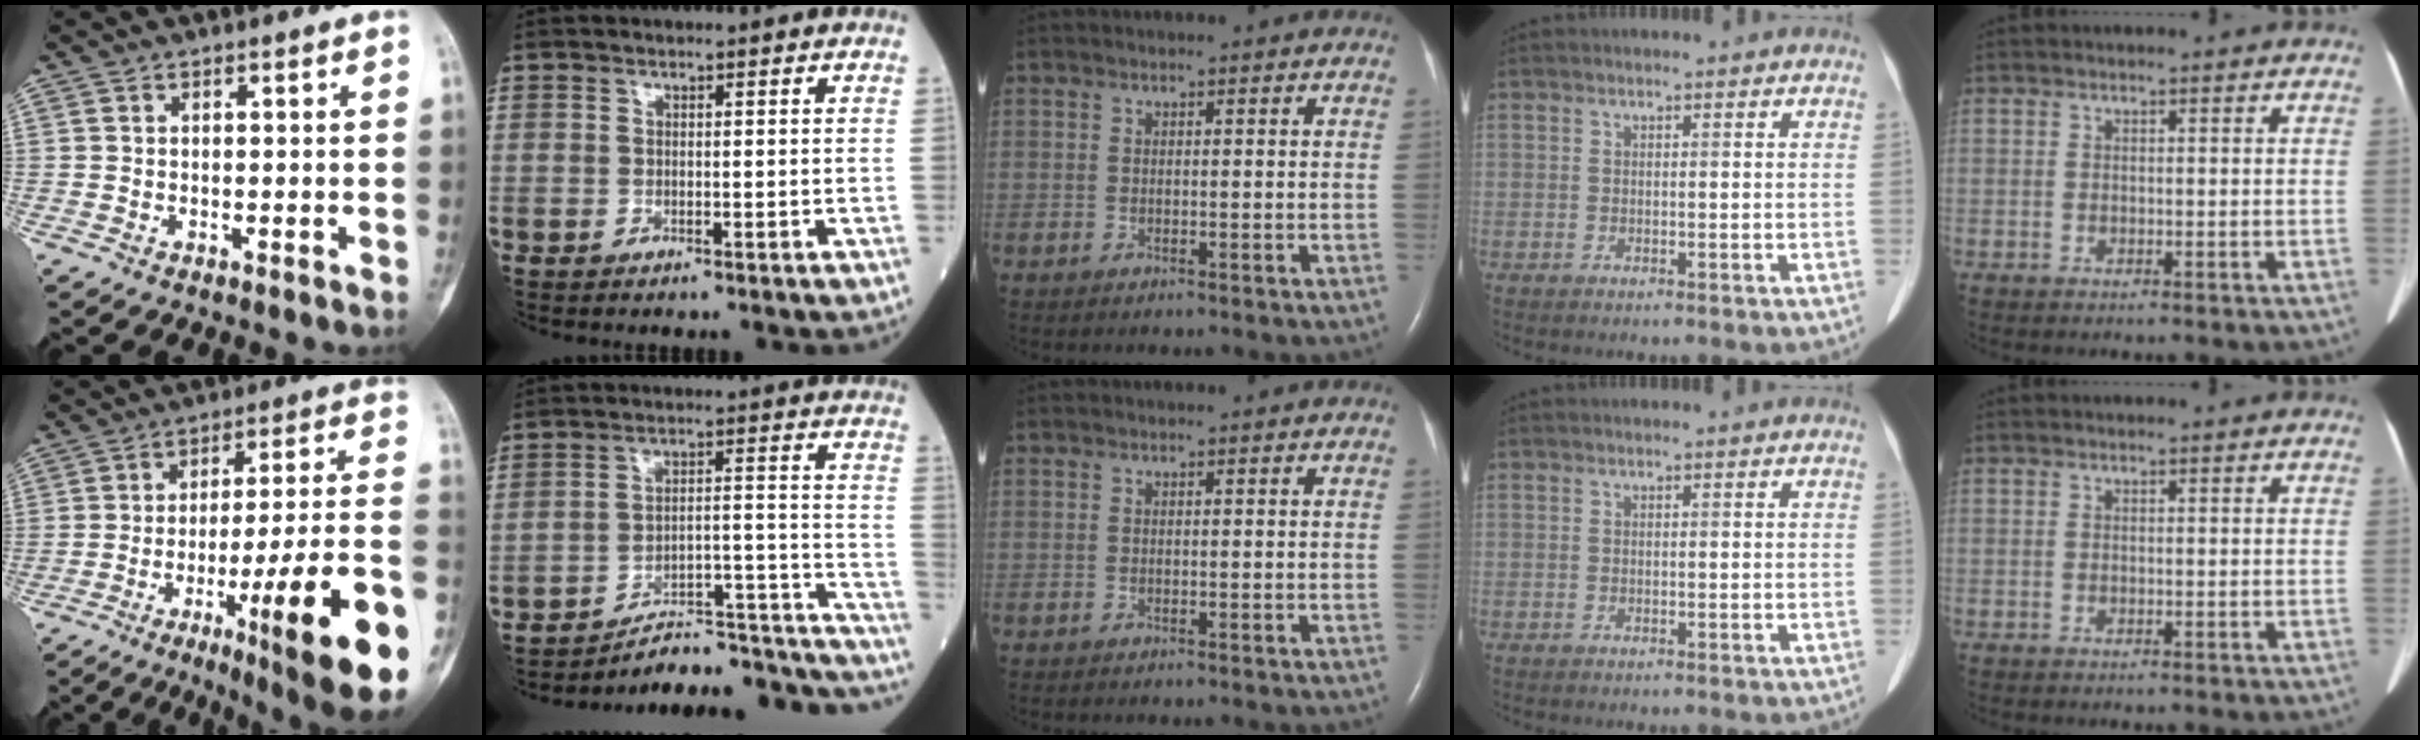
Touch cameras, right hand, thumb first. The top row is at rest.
{"thumb": {"total": 24.2, "force": [-9.7, 2.7, 22.0], "torque": [-0.275, 0.032, -0.141]}, "index": {"total": 19.7, "force": [-19.1, 1.4, 4.4], "torque": [-0.005, 0.053, -0.262]}}